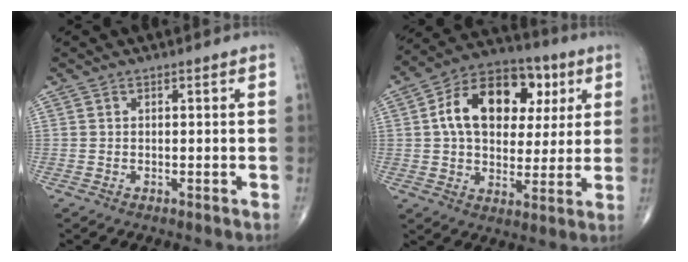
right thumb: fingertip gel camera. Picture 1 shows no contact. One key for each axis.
{"total": 18.9, "fx": 4.9, "fy": 12.4, "fz": 13.3, "tx": -0.183, "ty": 0.010, "tz": 0.073}